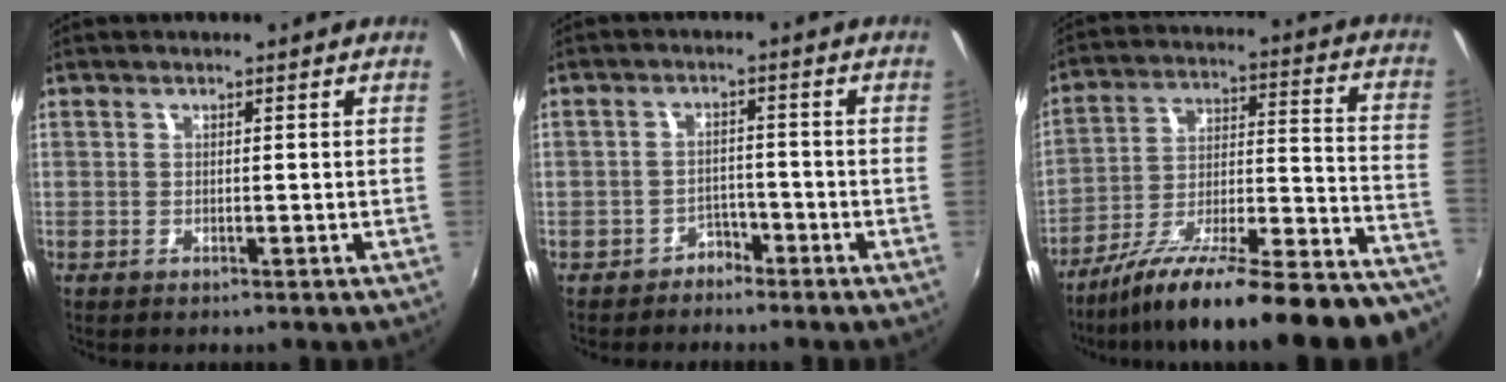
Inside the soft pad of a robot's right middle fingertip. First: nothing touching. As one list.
[{"total": 3.1, "force": [-2.5, 1.8, -0.1], "torque": [-0.001, 0.014, -0.040]}, {"total": 27.8, "force": [-23.1, 3.6, 15.0], "torque": [-0.190, -0.037, -0.339]}]